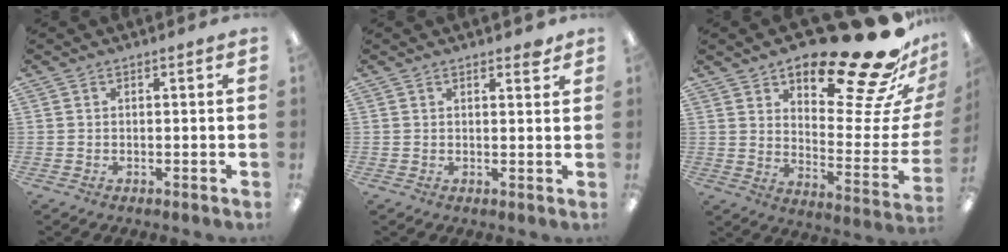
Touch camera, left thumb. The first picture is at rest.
{"total": 2.0, "force": [1.6, 0.7, 1.0], "torque": [-0.005, -0.006, 0.026]}
{"total": 26.0, "force": [20.3, 8.2, 14.0], "torque": [-0.168, -0.146, 0.326]}